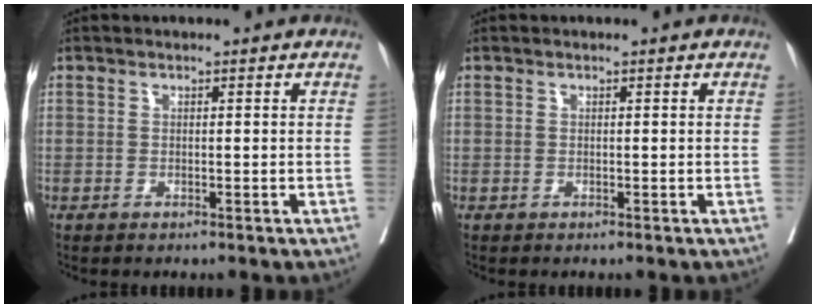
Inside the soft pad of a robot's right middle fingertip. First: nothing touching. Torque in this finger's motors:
{"motor_torque": [0.00, 0.00, -0.01, 0.00]}